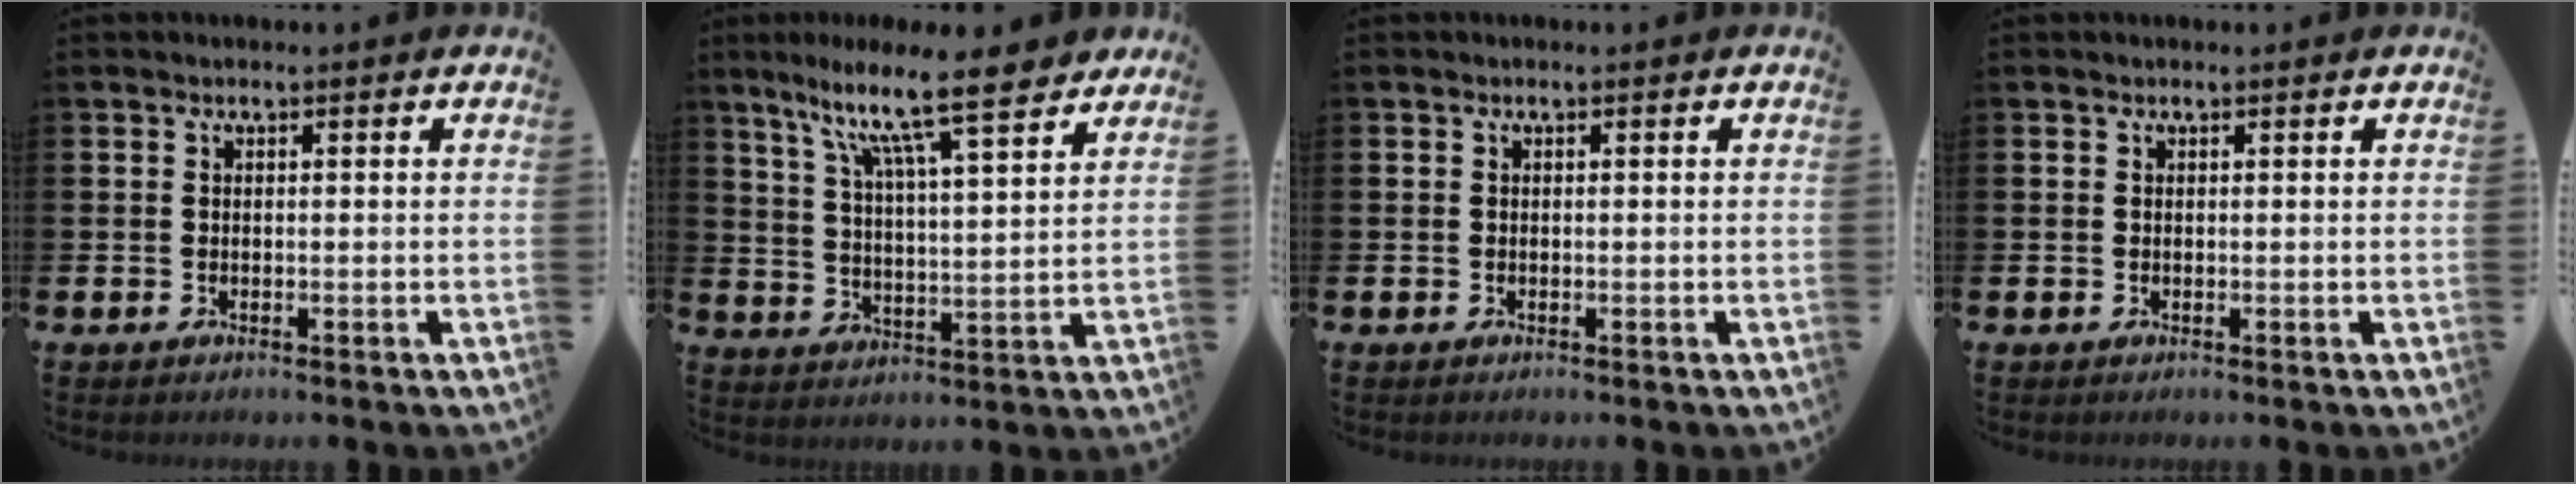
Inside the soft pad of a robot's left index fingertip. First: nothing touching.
{"total": 12.5, "force": [9.9, 2.1, 7.3], "torque": [-0.144, -0.063, 0.162]}
{"total": 0.0}
{"total": 0.0}